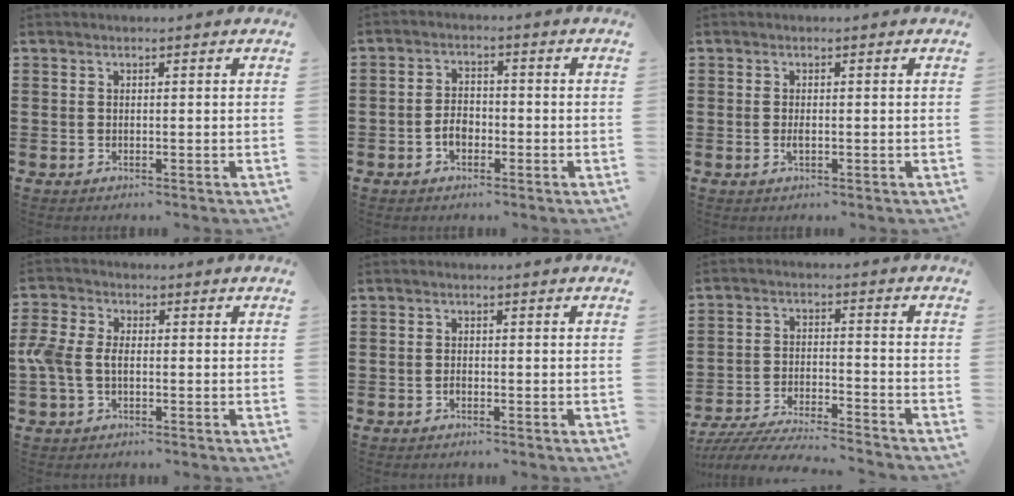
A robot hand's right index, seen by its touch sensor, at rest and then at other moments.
{"total": 3.3, "force": [-1.2, 2.1, 2.2], "torque": [-0.051, 0.000, -0.026]}
{"total": 1.3, "force": [-0.2, 0.4, 1.2], "torque": [-0.030, -0.006, -0.005]}
{"total": 4.6, "force": [-0.7, 2.9, 3.5], "torque": [-0.104, -0.006, -0.024]}
{"total": 0.7, "force": [-0.5, 0.4, 0.5], "torque": [-0.010, -0.003, -0.008]}
{"total": 6.2, "force": [-6.0, -0.2, 1.5], "torque": [-0.042, -0.010, -0.121]}